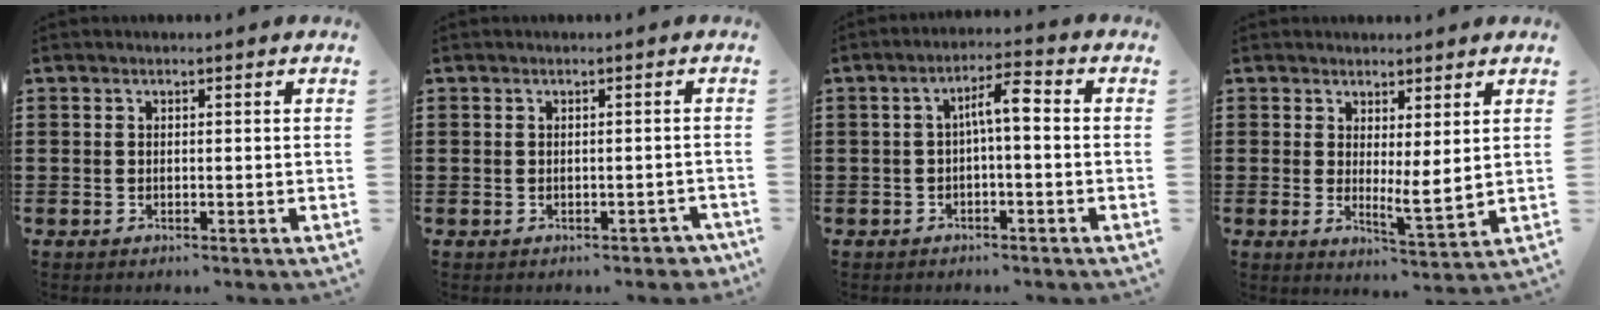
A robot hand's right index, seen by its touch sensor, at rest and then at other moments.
{"total": 1.3, "force": [-1.0, 0.9, 0.1], "torque": [-0.007, 0.002, -0.021]}
{"total": 4.5, "force": [-0.3, 1.0, 4.4], "torque": [-0.085, 0.014, -0.011]}
{"total": 3.4, "force": [2.0, 0.5, 2.7], "torque": [-0.049, -0.014, 0.035]}